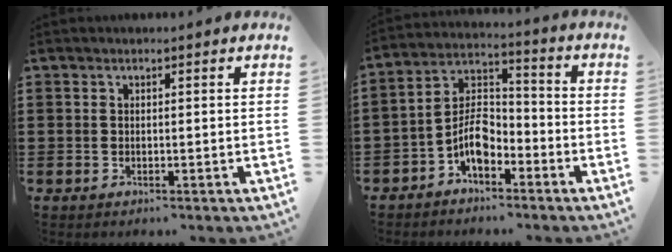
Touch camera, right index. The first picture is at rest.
{"total": 6.9, "force": [-3.8, 3.7, 4.5], "torque": [-0.100, 0.007, -0.078]}